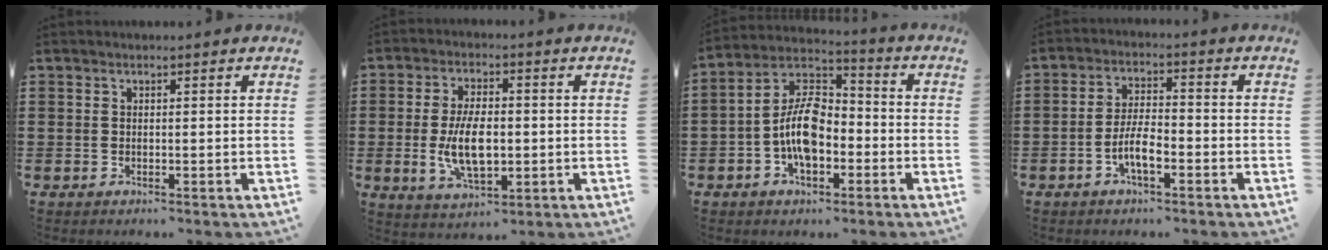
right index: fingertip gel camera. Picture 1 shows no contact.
{"total": 8.4, "force": [-0.9, 4.0, 7.3], "torque": [-0.154, -0.008, -0.023]}
{"total": 10.0, "force": [-2.8, 4.6, 8.5], "torque": [-0.200, -0.006, -0.058]}
{"total": 5.6, "force": [-2.3, 1.8, 4.7], "torque": [-0.107, 0.000, -0.050]}